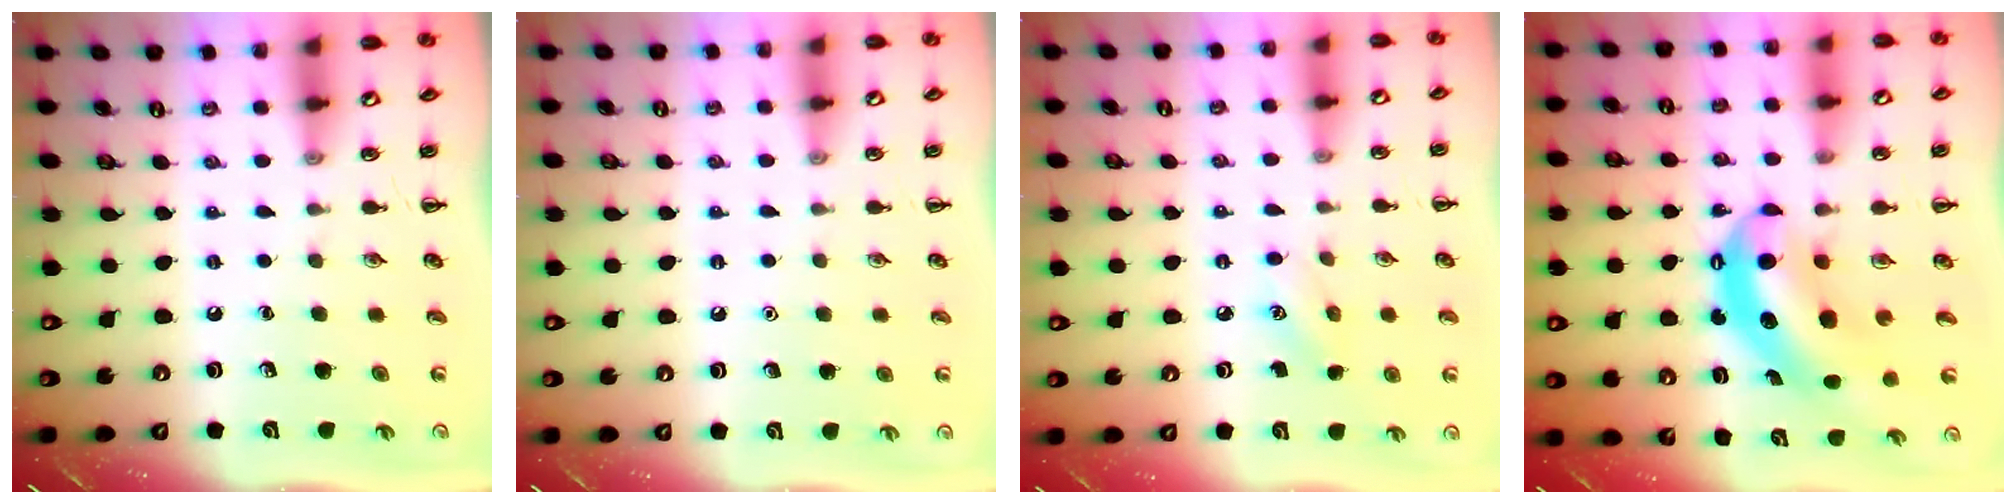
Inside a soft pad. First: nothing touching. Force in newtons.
{"total": 1.6, "press": 1.5, "slide": 0.1}
{"total": 4.8, "press": 4.6, "slide": 1.3}
{"total": 8.8, "press": 8.6, "slide": 1.6}